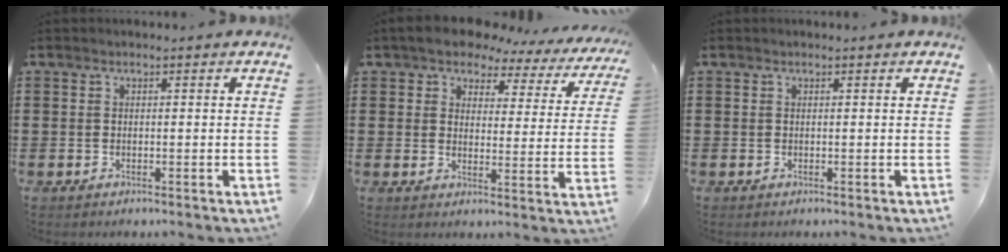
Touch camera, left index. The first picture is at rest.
{"total": 5.3, "force": [4.7, 1.9, 1.4], "torque": [-0.057, -0.019, 0.080]}
{"total": 0.0}